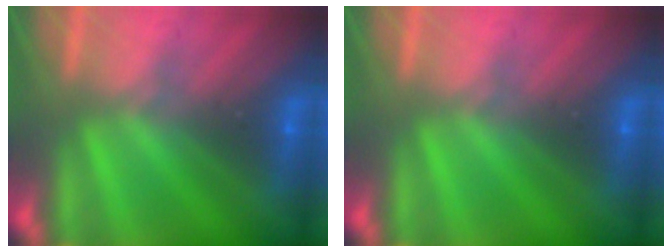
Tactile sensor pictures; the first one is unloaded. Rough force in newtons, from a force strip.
{"total": 0.0}